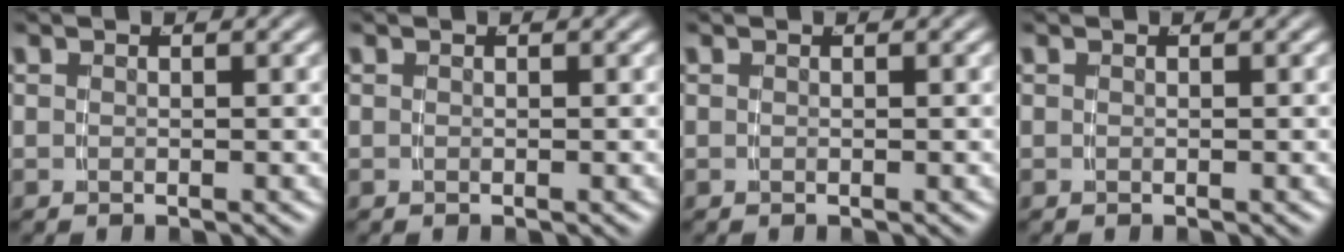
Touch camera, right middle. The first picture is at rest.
{"total": 0.0}
{"total": 0.0}
{"total": 0.0}